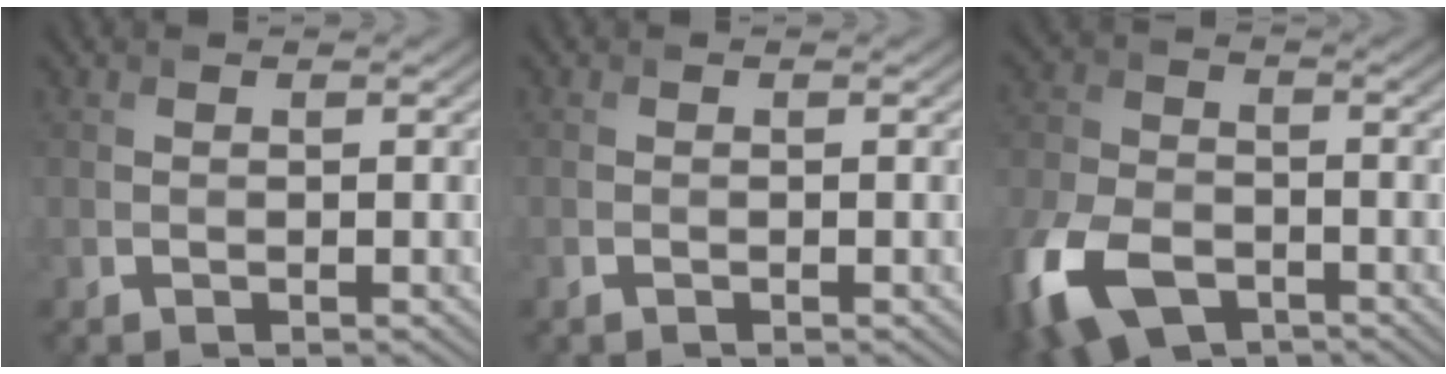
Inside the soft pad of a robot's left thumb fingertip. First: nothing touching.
{"total": 0.0}
{"total": 13.4, "force": [-6.8, 7.9, 8.6], "torque": [-0.235, -0.037, -0.134]}